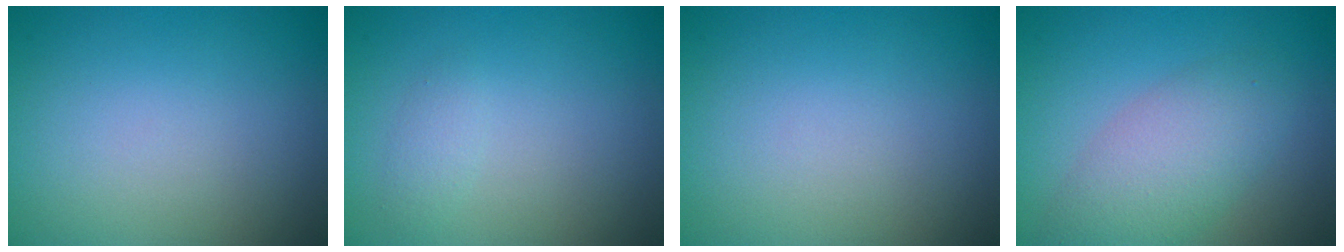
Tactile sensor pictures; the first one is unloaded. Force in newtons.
{"total": 0.9, "press": 0.9, "slide": 0.0}
{"total": 0.0}
{"total": 4.4, "press": 4.4, "slide": 0.1}